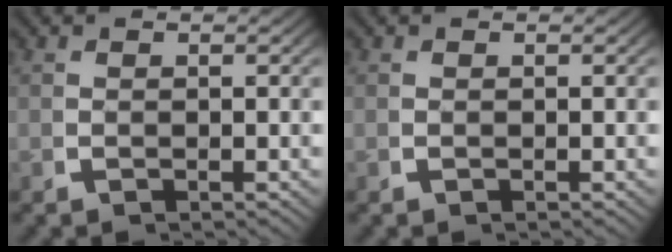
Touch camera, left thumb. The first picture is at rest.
{"total": 0.0}